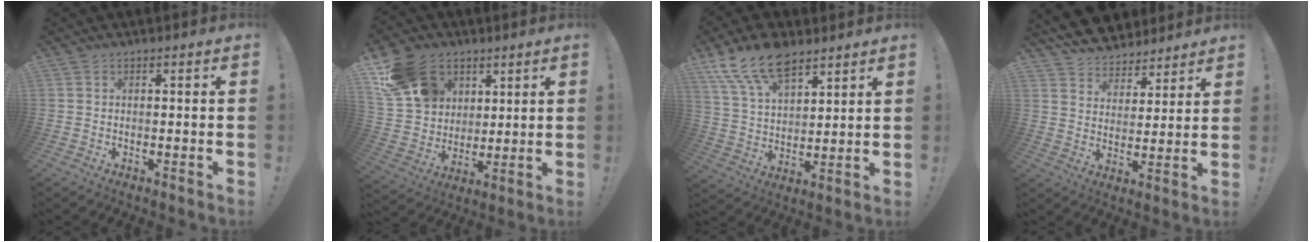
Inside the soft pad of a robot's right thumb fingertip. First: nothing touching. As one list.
[{"total": 17.6, "force": [8.4, 13.5, 7.6], "torque": [-0.128, -0.035, 0.174]}, {"total": 14.9, "force": [10.5, 7.4, 7.5], "torque": [-0.142, -0.055, 0.197]}, {"total": 8.2, "force": [7.0, 4.1, 1.0], "torque": [-0.021, -0.061, 0.134]}]